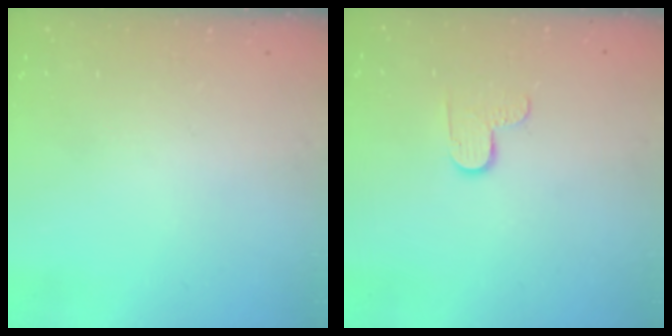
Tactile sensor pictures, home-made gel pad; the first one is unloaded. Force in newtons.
{"total": 6.0, "press": 6.0, "slide": 0.4}